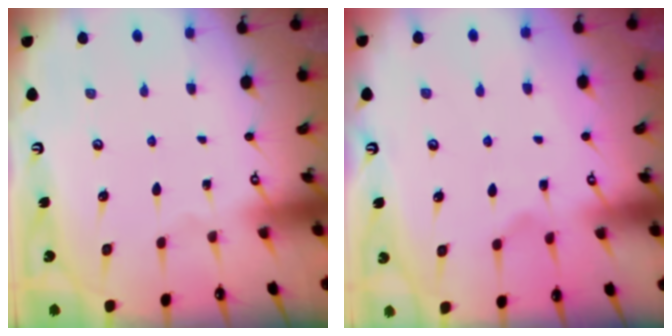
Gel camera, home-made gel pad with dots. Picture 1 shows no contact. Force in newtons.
{"total": 0.7, "press": 0.4, "slide": 0.6}